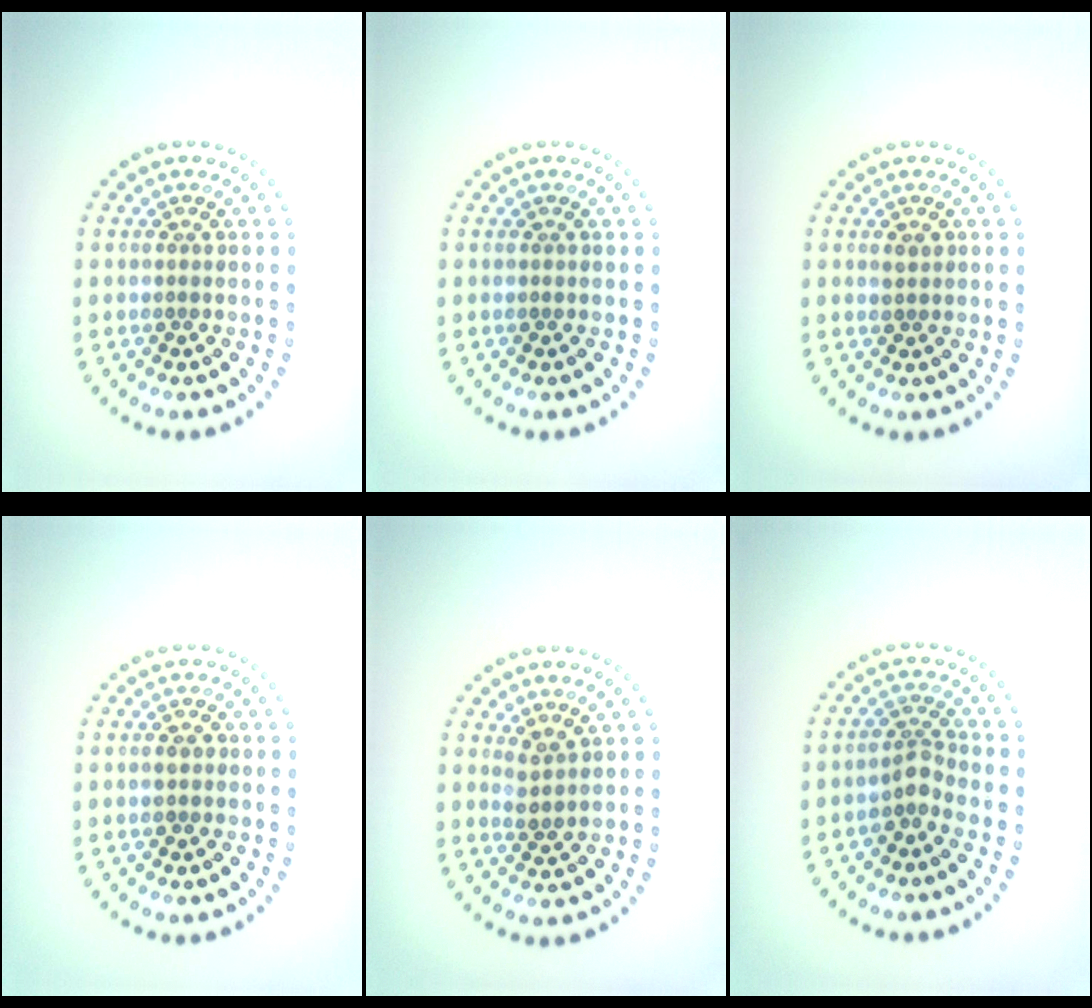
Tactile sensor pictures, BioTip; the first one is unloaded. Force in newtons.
{"total": 0.0}
{"total": 0.9, "press": 0.9, "slide": 0.1}
{"total": 1.0, "press": 1.0, "slide": 0.1}
{"total": 1.6, "press": 1.2, "slide": 1.1}
{"total": 2.0, "press": 1.4, "slide": 1.3}